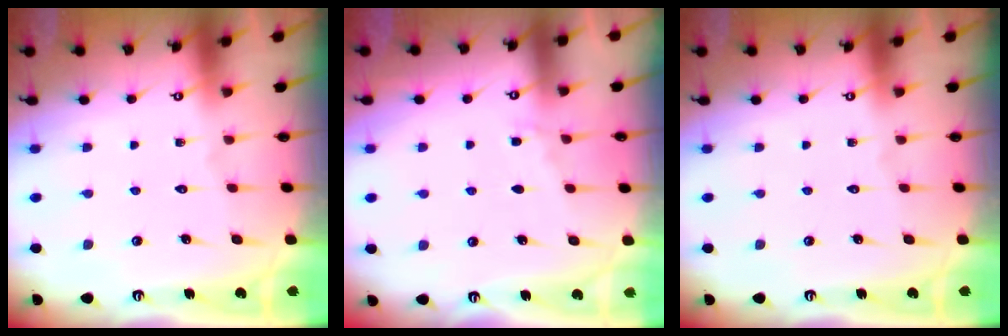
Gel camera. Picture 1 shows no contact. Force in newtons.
{"total": 4.9, "press": 4.8, "slide": 0.5}
{"total": 0.0}